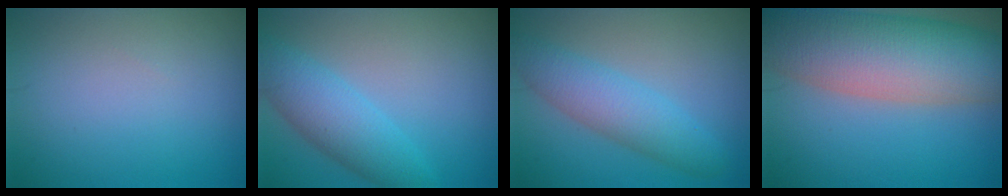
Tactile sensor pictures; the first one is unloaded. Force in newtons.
{"total": 5.0, "press": 5.0, "slide": 0.2}
{"total": 4.6, "press": 4.6, "slide": 0.2}
{"total": 12.7, "press": 12.7, "slide": 0.7}